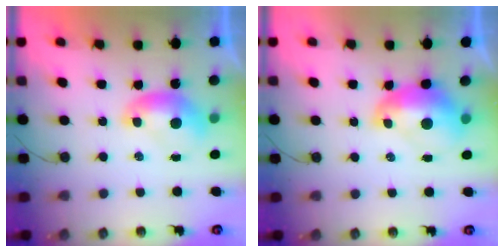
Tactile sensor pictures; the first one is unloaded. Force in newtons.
{"total": 2.8, "press": 2.7, "slide": 0.7}